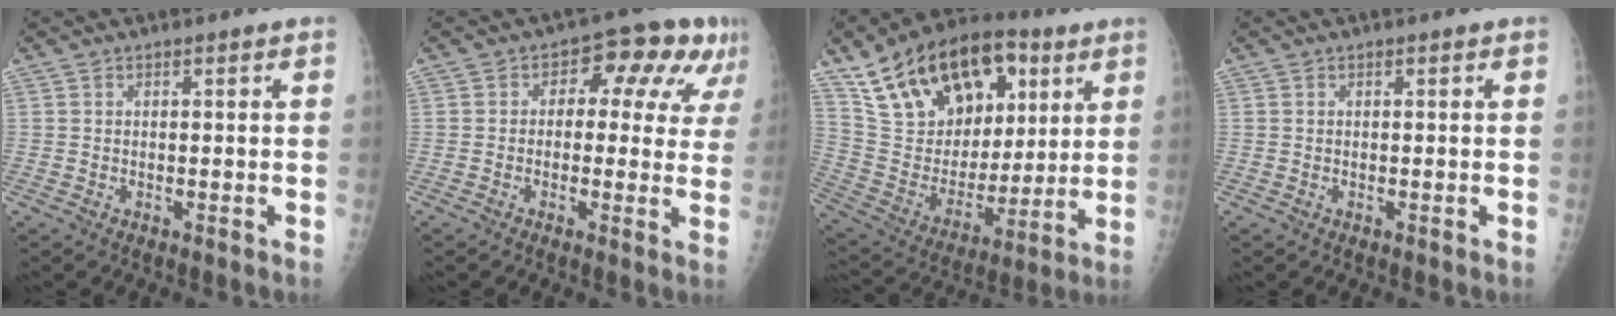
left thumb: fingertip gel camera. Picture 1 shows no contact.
{"total": 10.9, "force": [3.8, 6.5, 7.9], "torque": [-0.043, 0.019, 0.040]}
{"total": 26.7, "force": [12.9, 15.7, 17.3], "torque": [-0.270, -0.014, 0.229]}
{"total": 0.0}